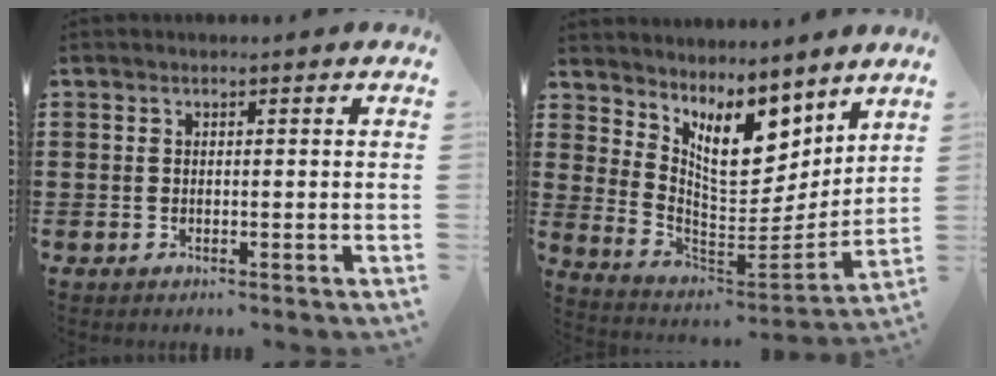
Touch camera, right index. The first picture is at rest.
{"total": 10.1, "force": [6.3, 4.9, 6.1], "torque": [-0.110, -0.043, 0.114]}